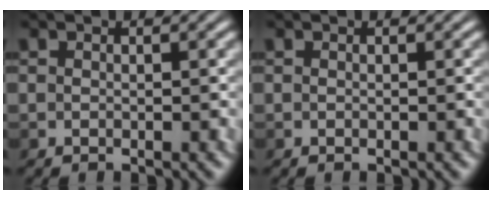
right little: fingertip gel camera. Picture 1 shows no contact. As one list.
[{"total": 0.0}]